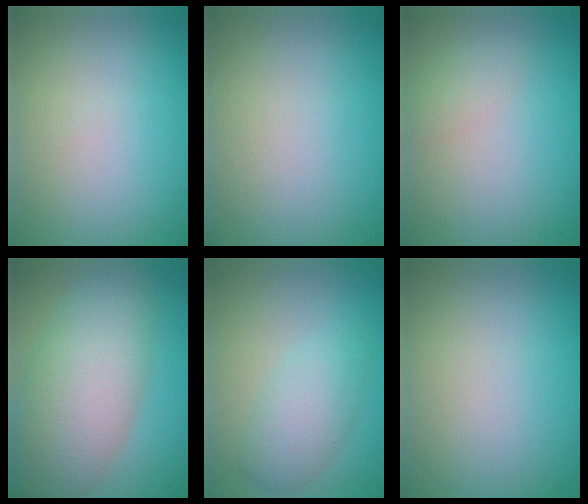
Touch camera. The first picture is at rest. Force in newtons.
{"total": 0.0}
{"total": 1.4, "press": 1.4, "slide": 0.1}
{"total": 8.7, "press": 8.7, "slide": 0.1}
{"total": 3.4, "press": 3.4, "slide": 0.1}
{"total": 0.0}